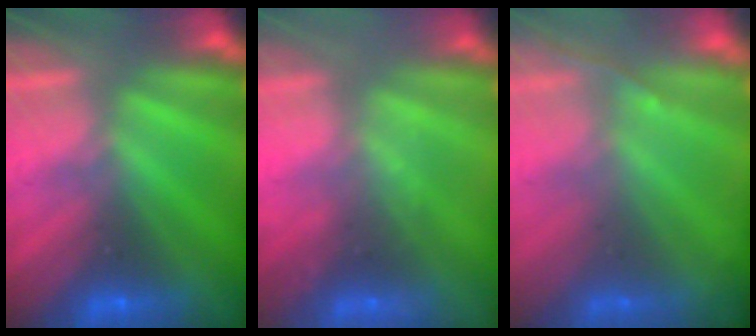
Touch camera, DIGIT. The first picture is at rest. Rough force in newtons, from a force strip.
{"total": 2.2}
{"total": 1.3}